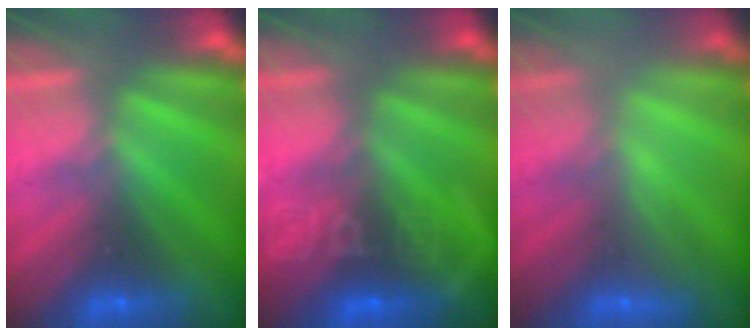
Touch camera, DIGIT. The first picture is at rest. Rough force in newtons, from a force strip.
{"total": 7.6}
{"total": 2.2}